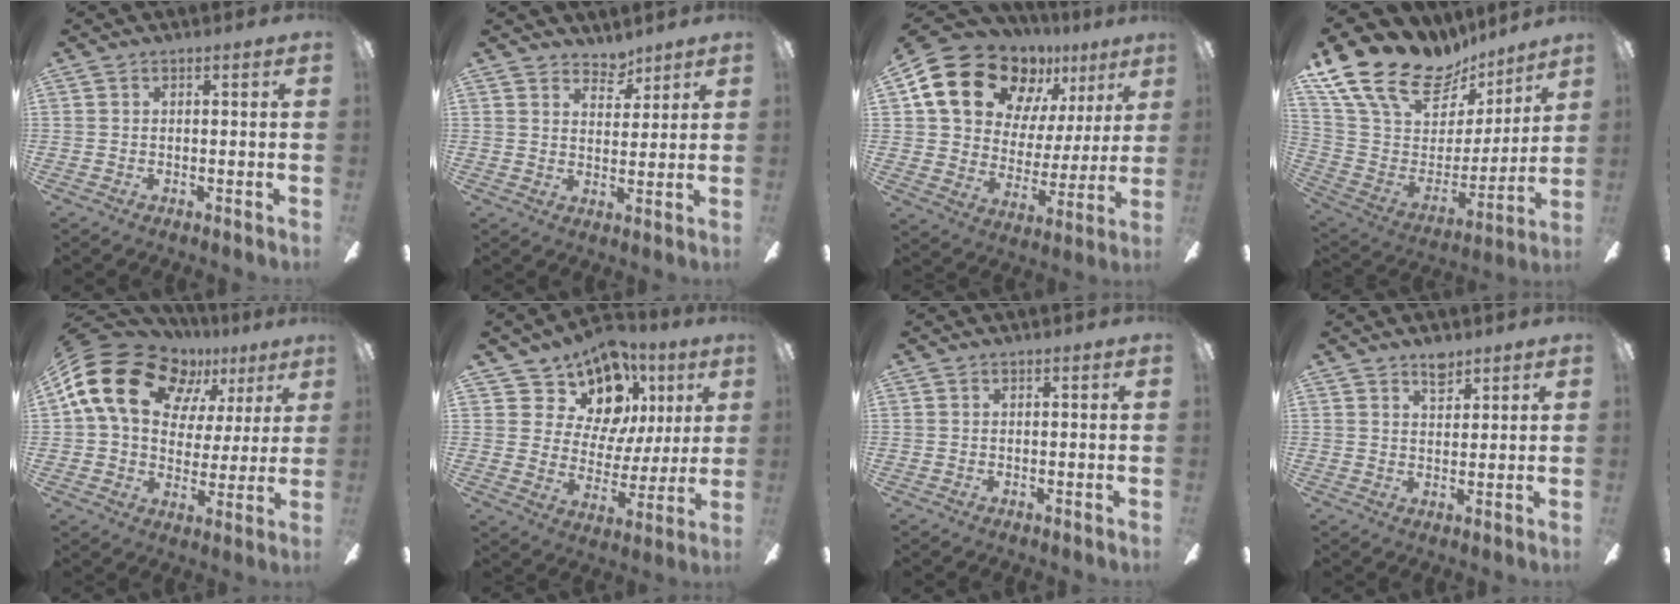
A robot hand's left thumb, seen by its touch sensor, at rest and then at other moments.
{"total": 4.8, "force": [4.3, 2.1, 0.9], "torque": [-0.007, -0.028, 0.077]}
{"total": 20.6, "force": [12.9, 13.3, 9.2], "torque": [-0.172, -0.065, 0.250]}
{"total": 22.6, "force": [16.4, 11.2, 10.9], "torque": [-0.216, -0.117, 0.306]}
{"total": 18.3, "force": [8.8, 12.7, 9.8], "torque": [-0.190, -0.037, 0.165]}
{"total": 13.8, "force": [9.5, 8.5, 5.3], "torque": [-0.101, -0.065, 0.178]}
{"total": 0.0}
{"total": 4.6, "force": [3.7, 2.0, 1.9], "torque": [-0.012, -0.023, 0.062]}